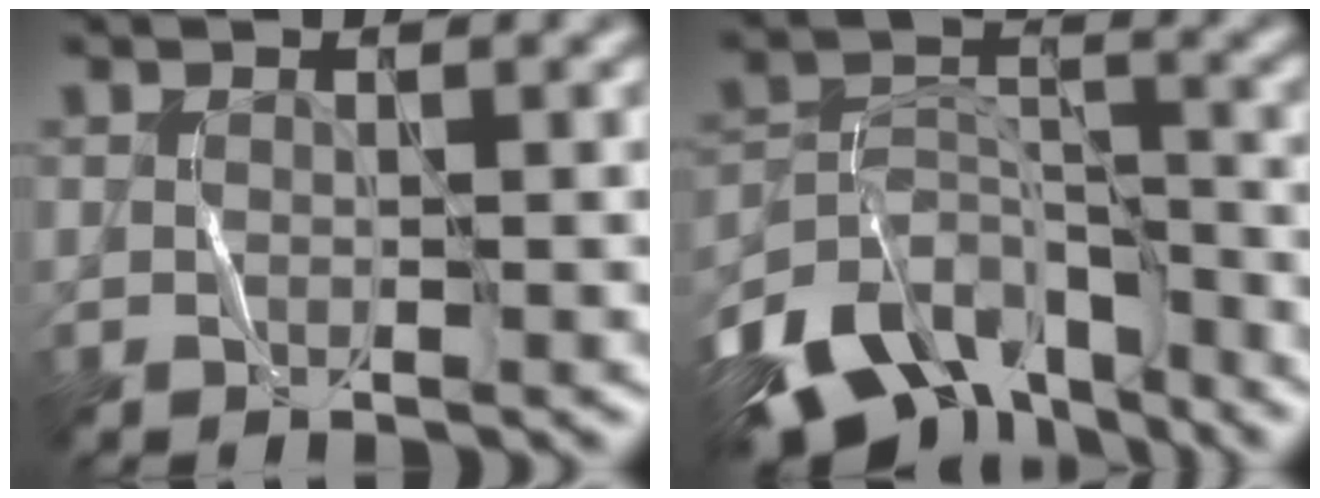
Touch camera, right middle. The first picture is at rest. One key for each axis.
{"total": 10.6, "fx": -8.4, "fy": 4.6, "fz": 4.6, "tx": -0.100, "ty": 0.002, "tz": -0.149}